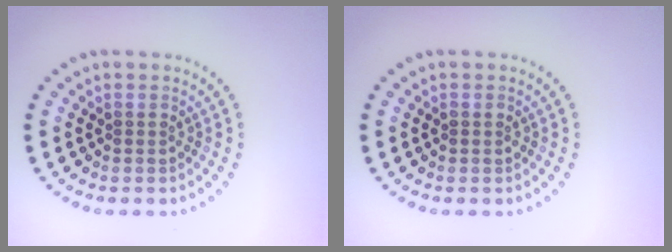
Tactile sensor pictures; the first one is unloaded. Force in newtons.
{"total": 0.7, "press": 0.6, "slide": 0.2}